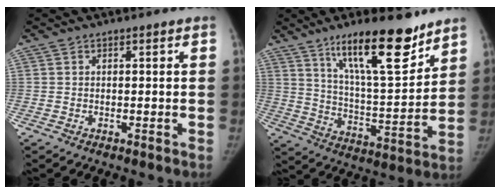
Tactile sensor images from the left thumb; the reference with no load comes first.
{"total": 18.4, "force": [12.4, 4.9, 12.6], "torque": [-0.169, -0.079, 0.211]}